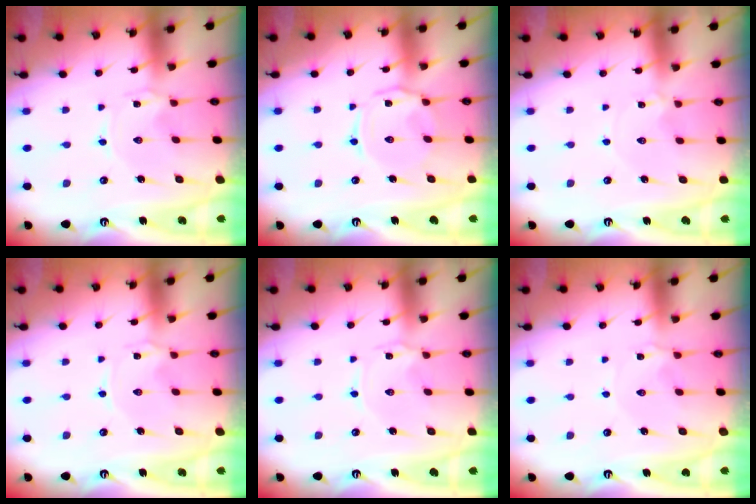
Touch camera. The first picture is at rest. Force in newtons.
{"total": 5.6, "press": 5.6, "slide": 0.6}
{"total": 0.0}
{"total": 0.0}
{"total": 1.3, "press": 1.2, "slide": 0.2}
{"total": 1.2, "press": 1.1, "slide": 0.3}